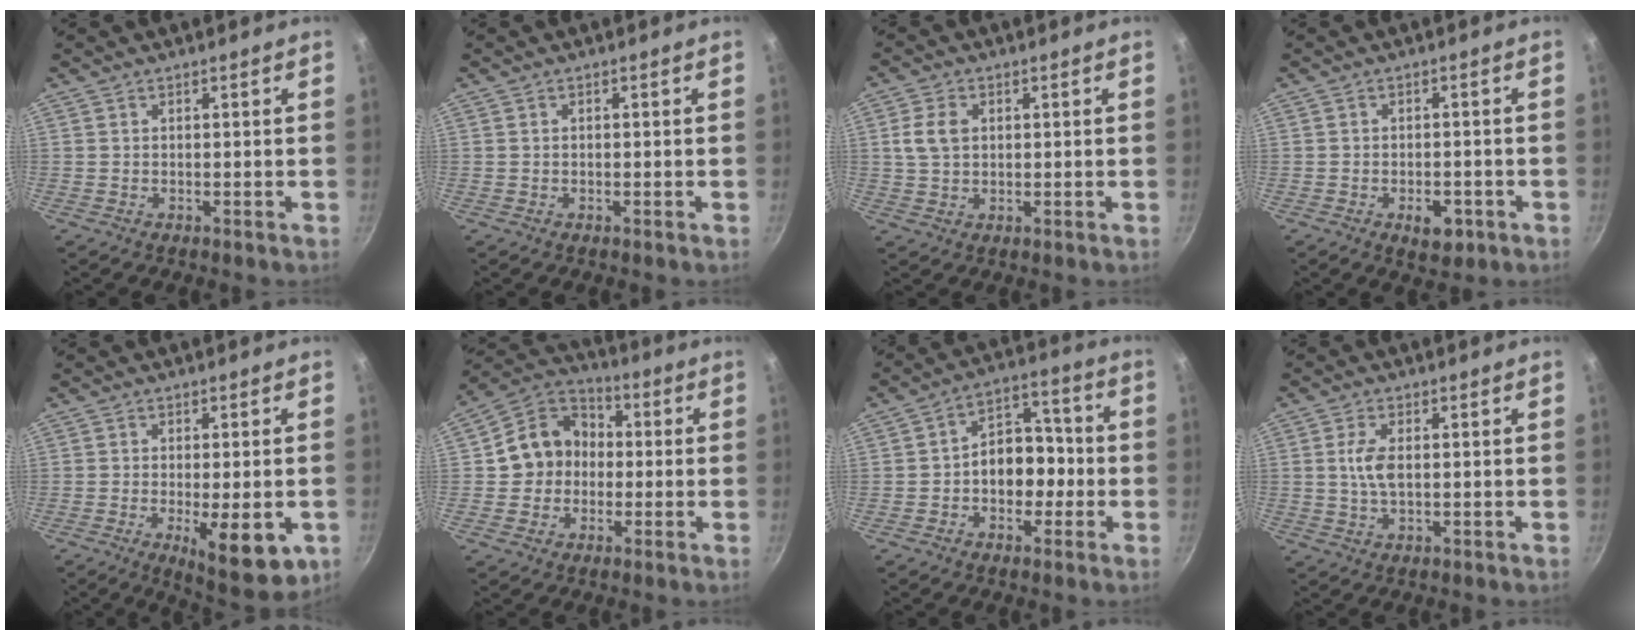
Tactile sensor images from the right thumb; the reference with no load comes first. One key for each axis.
{"total": 0.0}
{"total": 5.2, "fx": 1.1, "fy": 3.7, "fz": 3.5, "tx": -0.069, "ty": 0.002, "tz": 0.021}
{"total": 4.5, "fx": -2.0, "fy": 2.5, "fz": 3.2, "tx": -0.035, "ty": 0.005, "tz": -0.025}
{"total": 11.2, "fx": -3.6, "fy": 3.9, "fz": 9.9, "tx": -0.132, "ty": -0.014, "tz": -0.044}
{"total": 11.8, "fx": -0.4, "fy": 10.4, "fz": 5.6, "tx": -0.062, "ty": 0.033, "tz": -0.020}
{"total": 10.5, "fx": -1.5, "fy": 7.3, "fz": 7.3, "tx": -0.068, "ty": 0.041, "tz": -0.035}
{"total": 4.6, "fx": 0.5, "fy": 2.2, "fz": 4.0, "tx": -0.087, "ty": 0.000, "tz": 0.009}